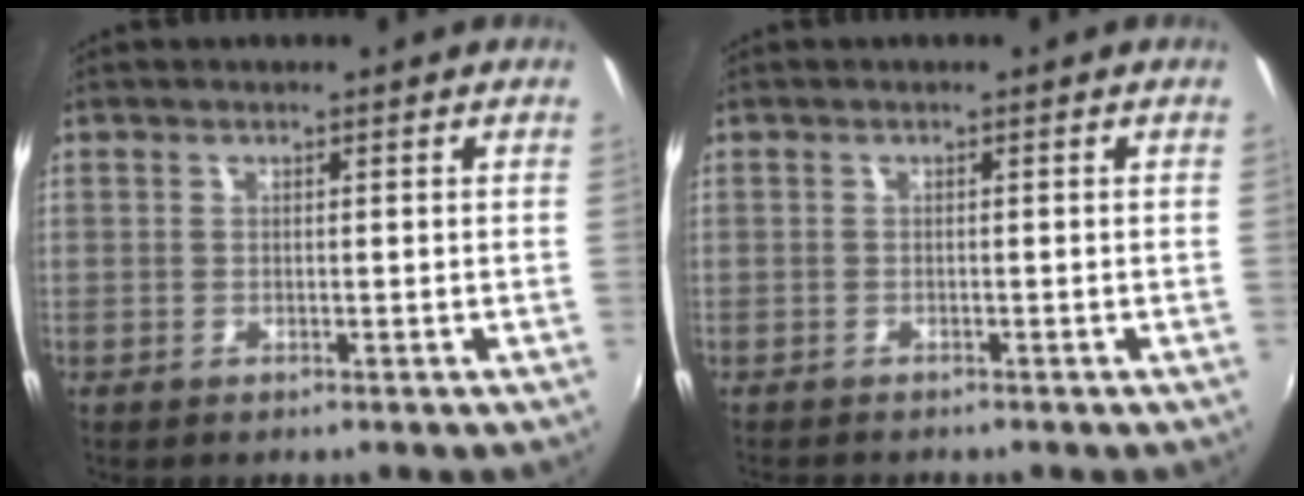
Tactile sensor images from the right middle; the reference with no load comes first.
{"total": 1.9, "force": [-1.8, 0.2, 0.6], "torque": [-0.014, -0.013, -0.029]}